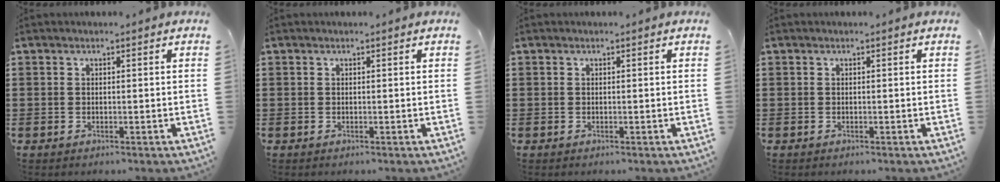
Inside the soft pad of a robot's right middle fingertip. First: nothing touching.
{"total": 0.0}
{"total": 0.0}
{"total": 0.0}